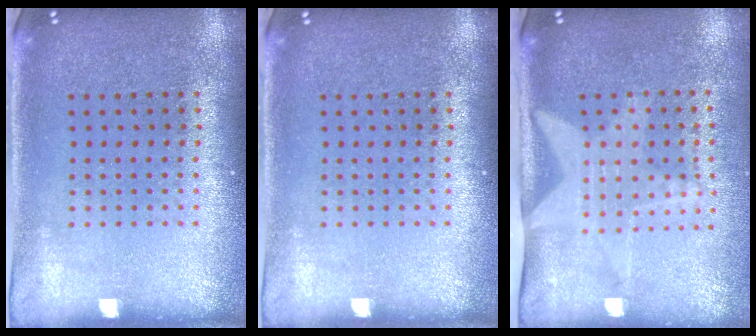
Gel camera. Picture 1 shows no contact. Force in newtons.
{"total": 0.0}
{"total": 2.1, "press": 1.5, "slide": 1.4}